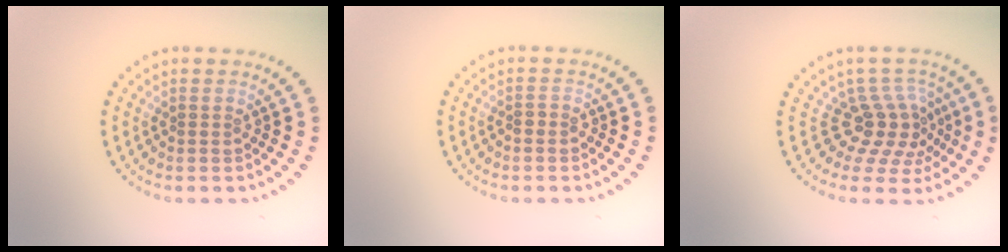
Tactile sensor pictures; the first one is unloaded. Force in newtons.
{"total": 0.6, "press": 0.2, "slide": 0.6}
{"total": 3.9, "press": 2.7, "slide": 2.8}